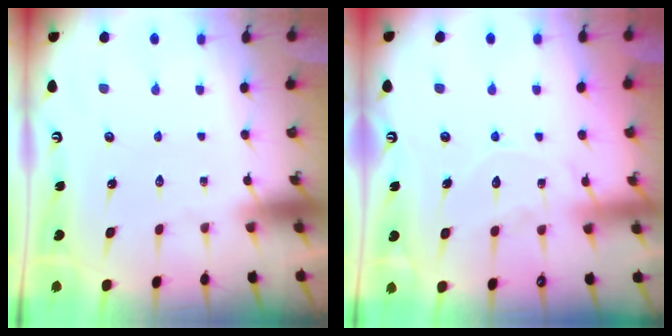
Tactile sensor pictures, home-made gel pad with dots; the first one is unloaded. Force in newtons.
{"total": 10.3, "press": 10.3, "slide": 0.9}